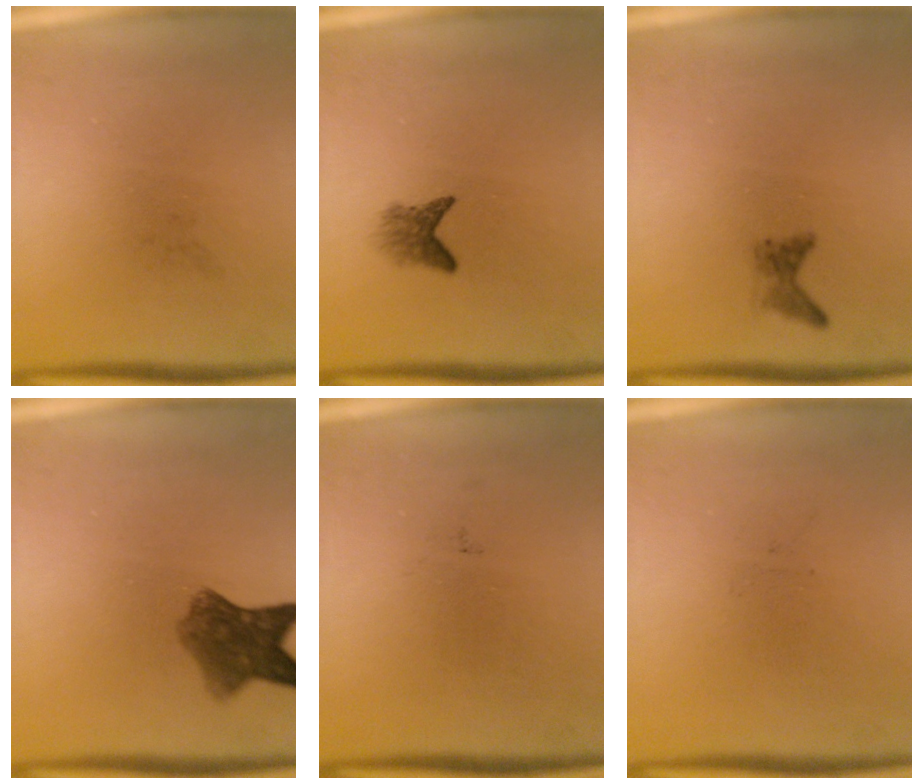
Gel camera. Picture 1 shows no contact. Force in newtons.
{"total": 2.3}
{"total": 1.2}
{"total": 6.4}
{"total": 0.0}
{"total": 0.0}